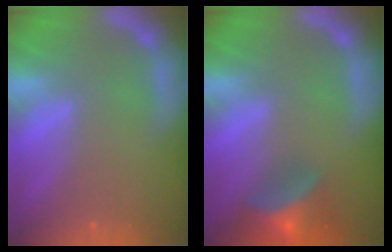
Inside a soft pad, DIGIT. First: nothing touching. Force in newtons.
{"total": 7.0}